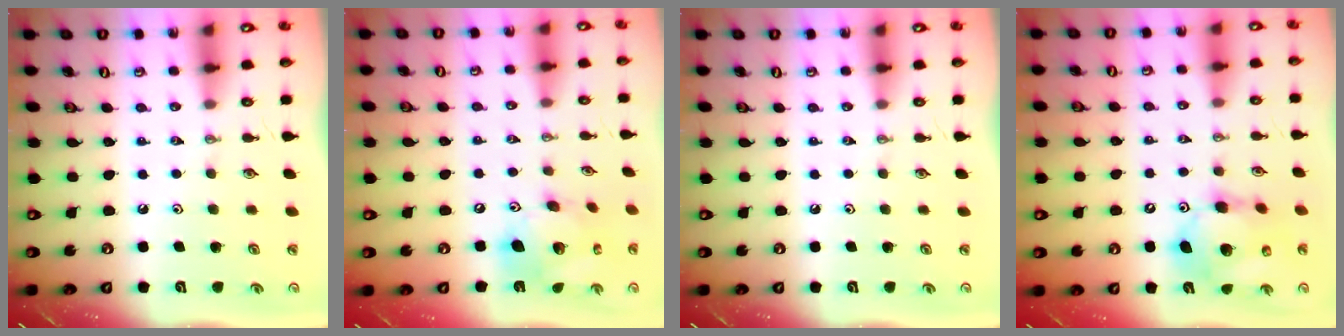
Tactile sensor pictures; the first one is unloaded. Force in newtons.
{"total": 16.1, "press": 16.0, "slide": 2.1}
{"total": 0.0}
{"total": 14.1, "press": 13.9, "slide": 2.5}